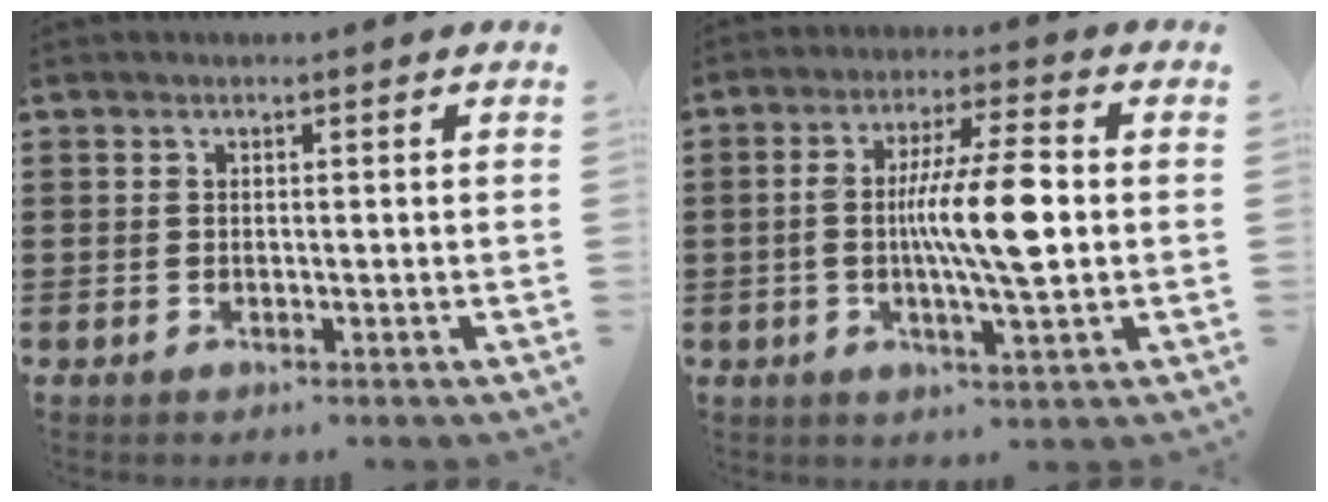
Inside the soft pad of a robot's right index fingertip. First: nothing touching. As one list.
[{"total": 10.6, "force": [-0.1, 1.6, 10.5], "torque": [-0.189, 0.002, -0.007]}]